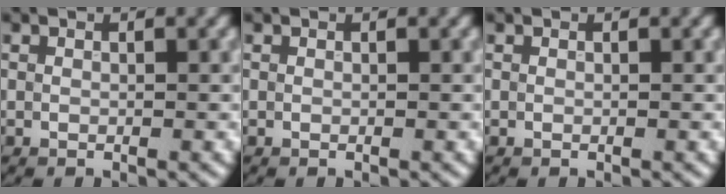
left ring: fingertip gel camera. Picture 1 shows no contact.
{"total": 0.0}
{"total": 0.0}